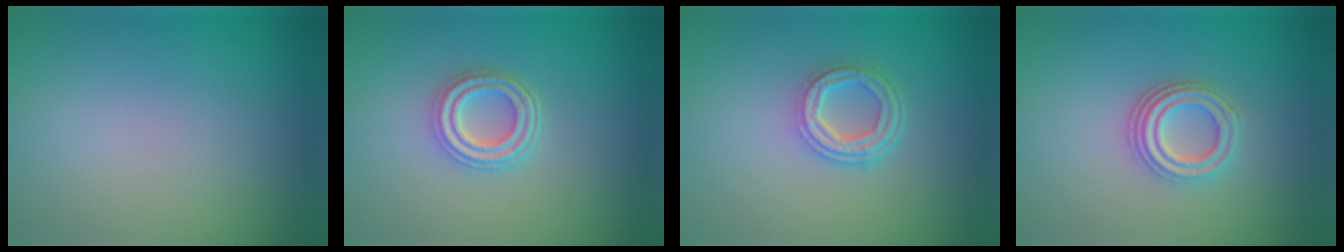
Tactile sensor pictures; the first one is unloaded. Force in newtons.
{"total": 4.0, "press": 3.1, "slide": 2.6}
{"total": 3.9, "press": 2.9, "slide": 2.6}
{"total": 3.9, "press": 3.1, "slide": 2.4}